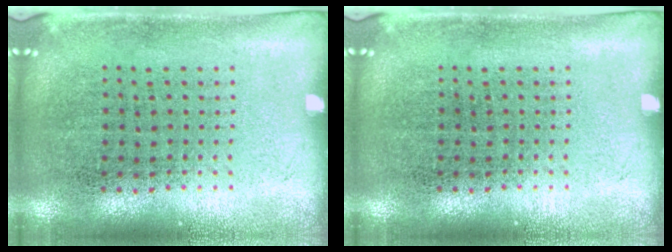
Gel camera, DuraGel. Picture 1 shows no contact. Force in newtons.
{"total": 0.0}